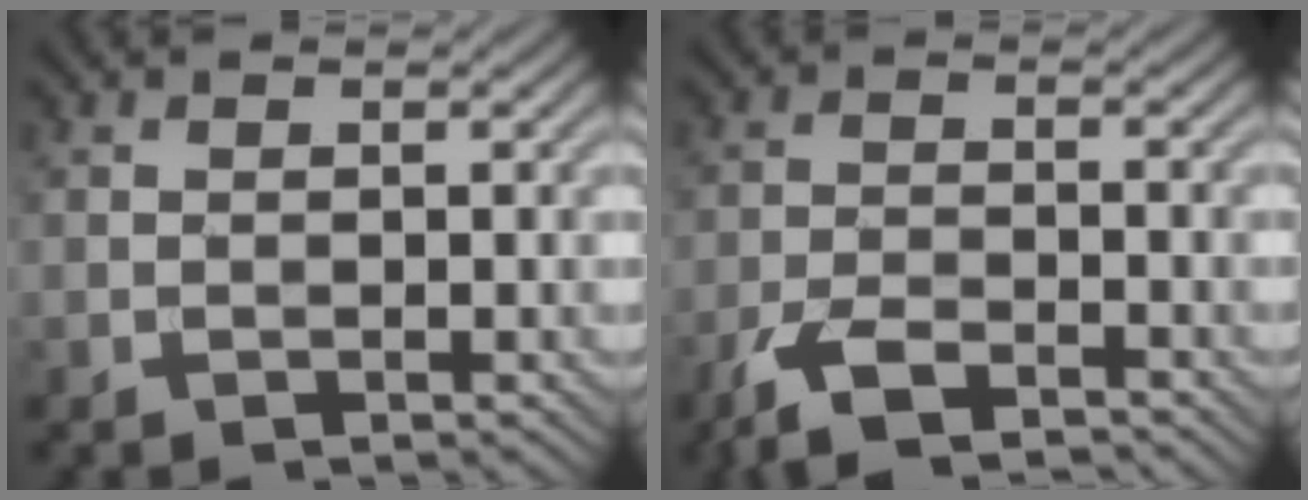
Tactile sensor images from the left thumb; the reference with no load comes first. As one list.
[{"total": 5.5, "force": [-4.1, 1.6, 3.4], "torque": [-0.072, -0.006, -0.083]}]